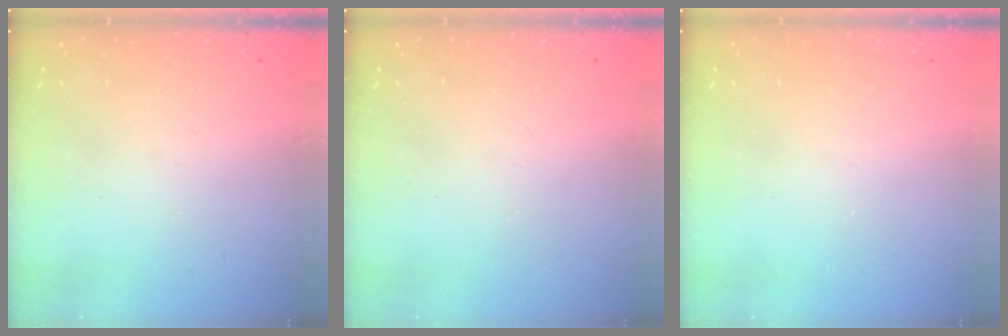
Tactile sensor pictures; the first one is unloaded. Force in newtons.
{"total": 0.0}
{"total": 0.0}